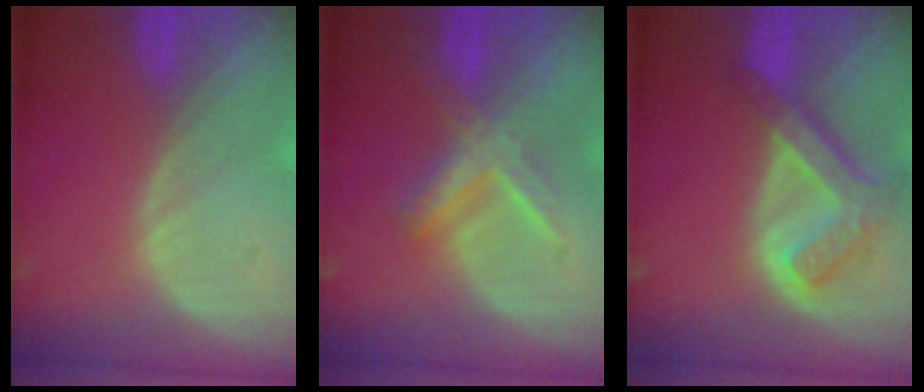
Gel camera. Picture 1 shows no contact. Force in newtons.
{"total": 5.5, "press": 5.4, "slide": 1.1}
{"total": 7.6, "press": 6.4, "slide": 4.0}